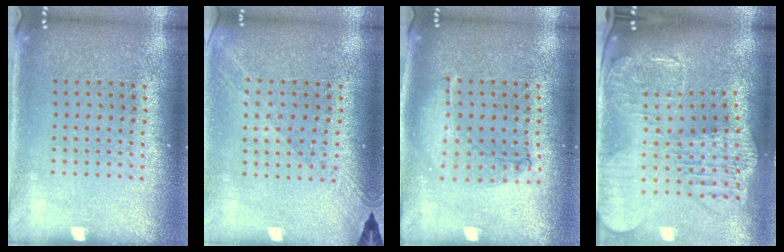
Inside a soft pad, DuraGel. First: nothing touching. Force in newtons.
{"total": 1.3, "press": 1.2, "slide": 0.5}
{"total": 0.9, "press": 0.9, "slide": 0.2}
{"total": 3.2, "press": 2.6, "slide": 1.9}